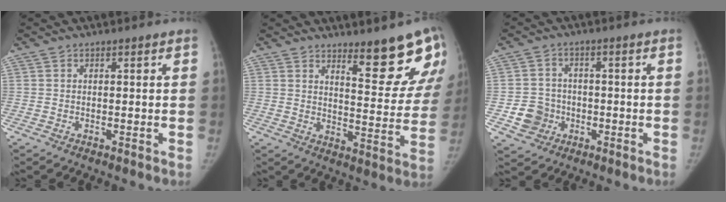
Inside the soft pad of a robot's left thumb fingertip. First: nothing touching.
{"total": 13.1, "force": [9.6, 3.3, 8.3], "torque": [-0.058, -0.077, 0.132]}
{"total": 6.2, "force": [-1.8, 5.7, 1.5], "torque": [-0.001, 0.014, -0.029]}